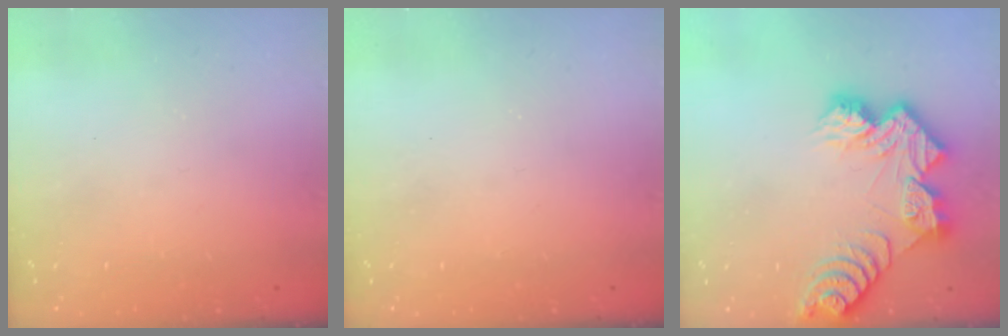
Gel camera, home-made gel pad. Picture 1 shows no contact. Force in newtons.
{"total": 0.0}
{"total": 12.9, "press": 12.9, "slide": 1.1}